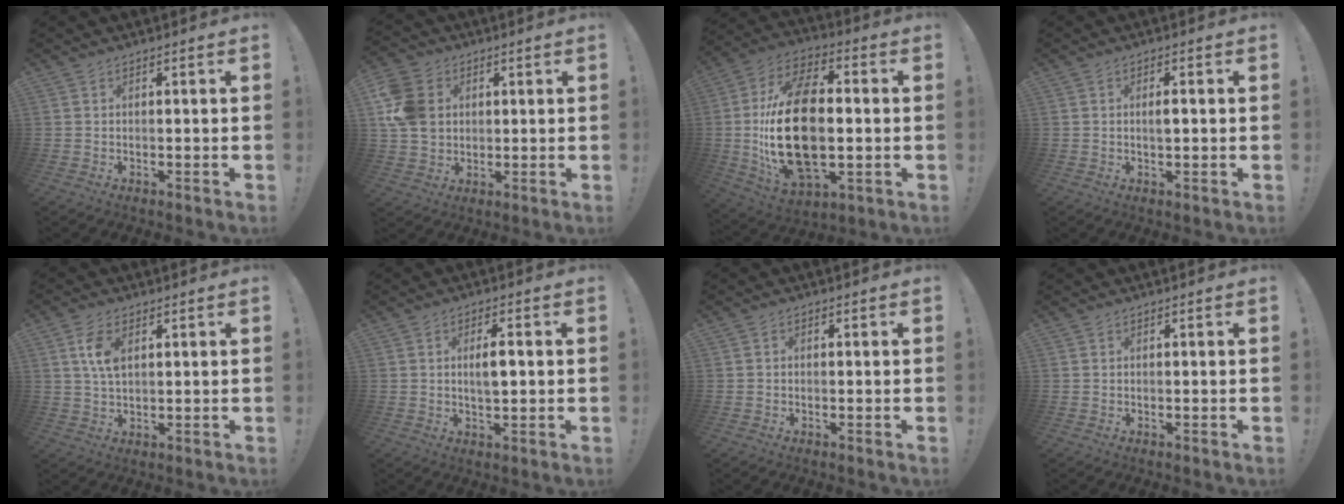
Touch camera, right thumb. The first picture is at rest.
{"total": 12.5, "force": [2.6, 10.2, 6.7], "torque": [-0.141, 0.001, 0.056]}
{"total": 26.2, "force": [-0.8, 15.1, 21.4], "torque": [-0.412, 0.004, -0.007]}
{"total": 1.9, "force": [0.2, 0.5, 1.8], "torque": [-0.020, -0.005, 0.000]}
{"total": 6.5, "force": [2.2, 3.4, 5.2], "torque": [-0.096, -0.002, 0.036]}
{"total": 4.7, "force": [0.6, 1.7, 4.3], "torque": [-0.058, -0.002, 0.004]}
{"total": 0.8, "force": [-0.5, 0.5, 0.3], "torque": [-0.006, 0.004, -0.008]}
{"total": 0.0}